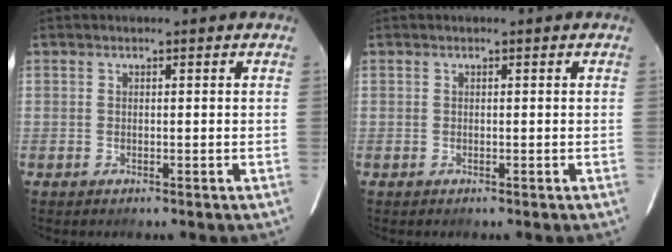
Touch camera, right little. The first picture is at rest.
{"total": 0.0}